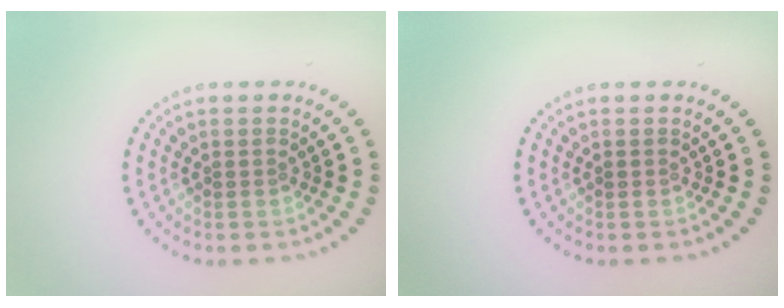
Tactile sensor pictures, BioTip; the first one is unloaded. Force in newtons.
{"total": 0.5, "press": 0.5, "slide": 0.1}